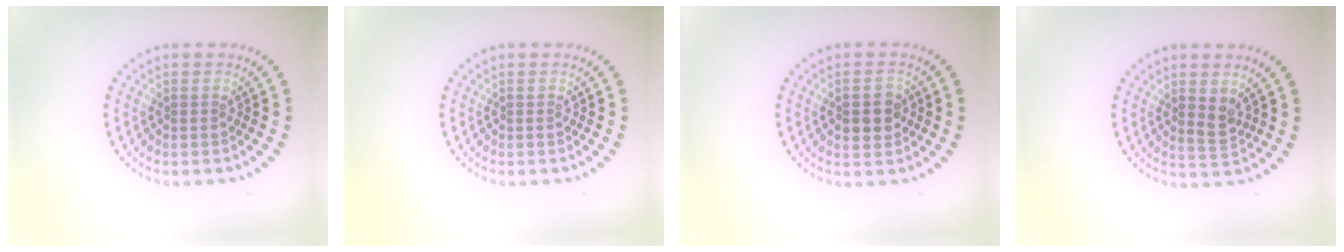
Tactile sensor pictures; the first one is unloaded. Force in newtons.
{"total": 0.0}
{"total": 2.3, "press": 2.3, "slide": 0.3}
{"total": 1.7, "press": 1.5, "slide": 0.8}